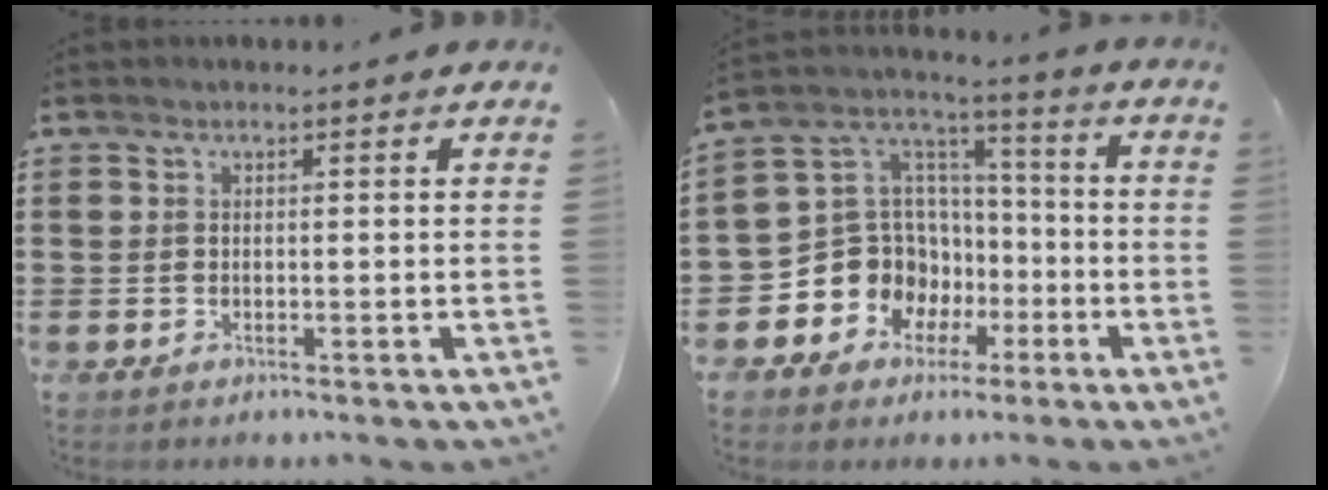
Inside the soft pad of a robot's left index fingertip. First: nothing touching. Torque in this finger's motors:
{"motor_torque": [1.32, 0.82, 0.47, 0.04]}